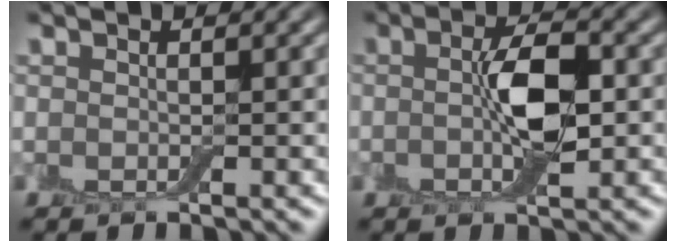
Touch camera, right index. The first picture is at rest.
{"total": 4.7, "force": [-0.3, 1.7, 4.4], "torque": [-0.086, 0.003, -0.006]}